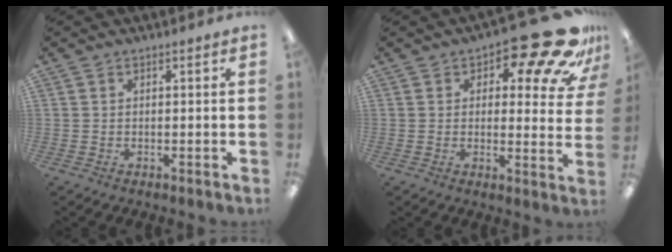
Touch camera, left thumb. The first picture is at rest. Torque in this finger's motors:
{"motor_torque": [0.25, 0.53, 0.06, -0.50, 0.04]}